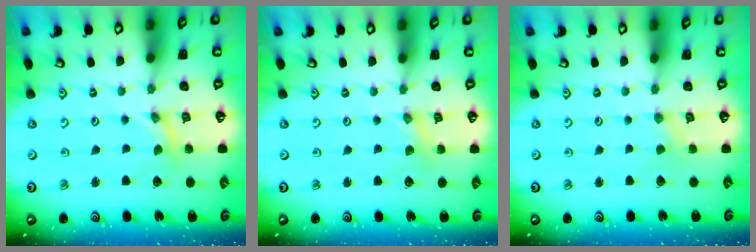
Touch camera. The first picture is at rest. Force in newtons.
{"total": 0.6, "press": 0.5, "slide": 0.1}
{"total": 0.0}